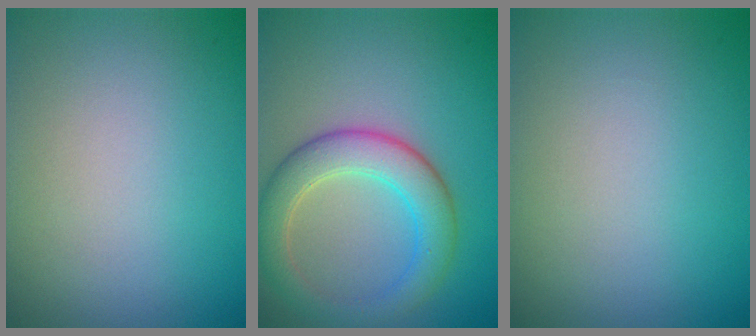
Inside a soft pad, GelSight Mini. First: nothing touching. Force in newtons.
{"total": 5.1, "press": 5.1, "slide": 0.3}
{"total": 0.0}